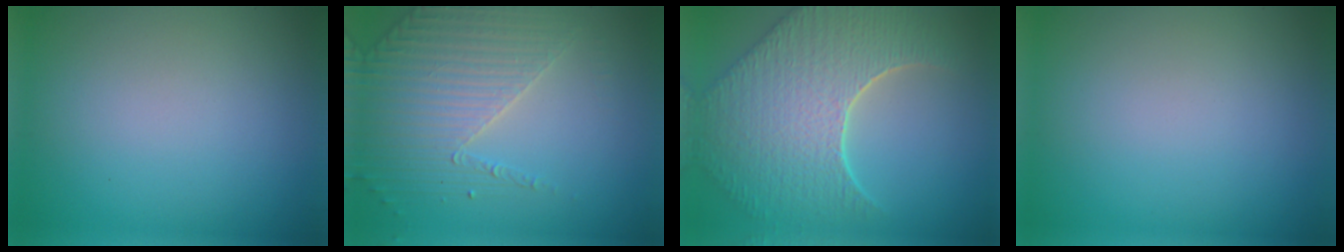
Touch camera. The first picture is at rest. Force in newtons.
{"total": 4.0, "press": 3.6, "slide": 1.9}
{"total": 9.5, "press": 6.8, "slide": 6.7}
{"total": 0.0}